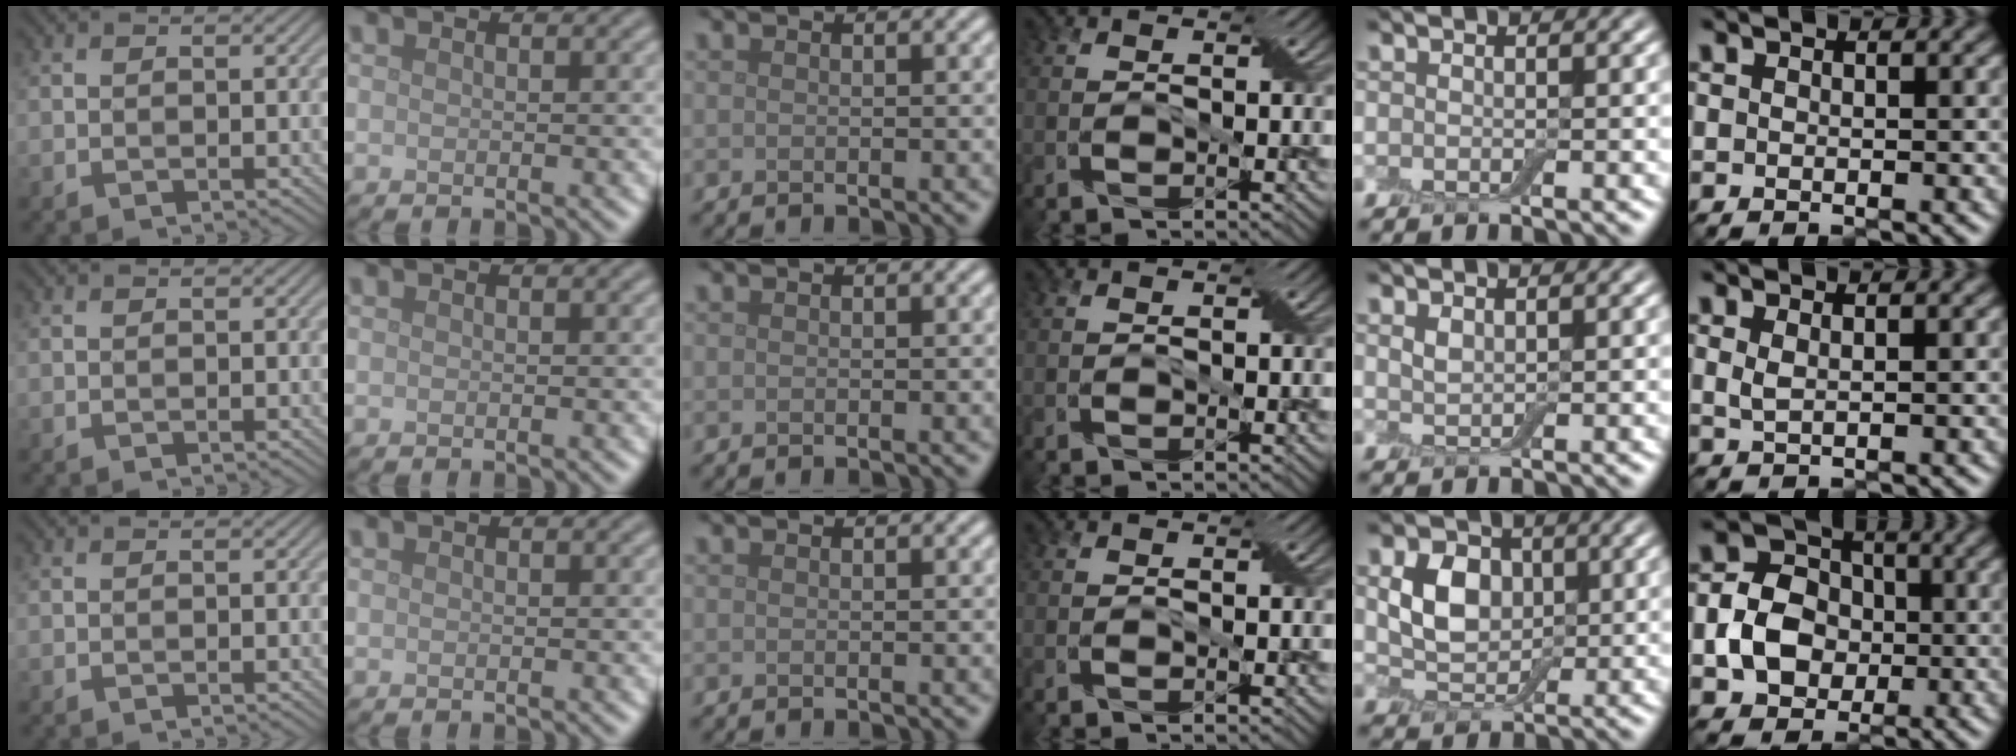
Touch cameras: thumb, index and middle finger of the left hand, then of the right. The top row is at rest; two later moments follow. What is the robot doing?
{"motion": "press", "object": "electronic device side button"}